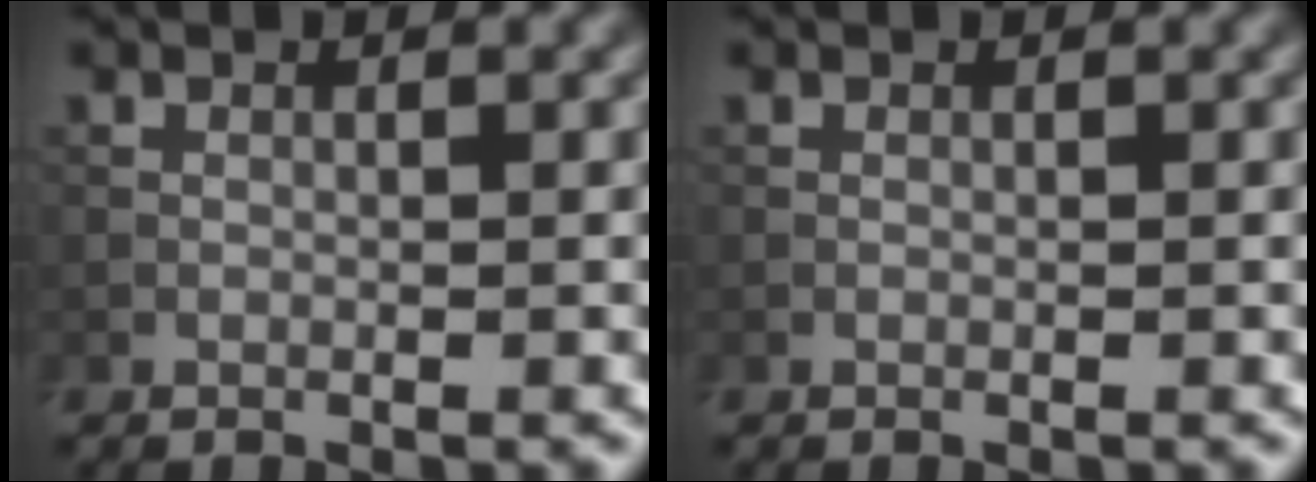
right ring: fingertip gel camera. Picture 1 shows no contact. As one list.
[{"total": 0.0}]